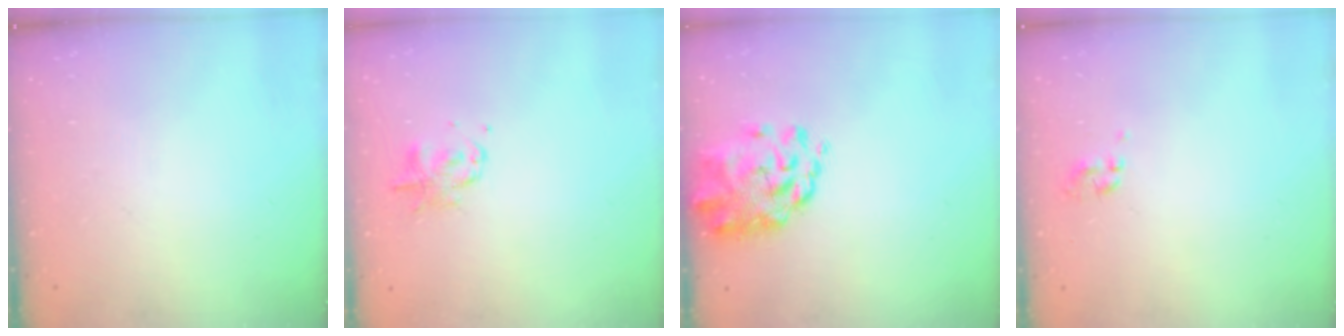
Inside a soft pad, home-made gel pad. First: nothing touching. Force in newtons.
{"total": 2.4, "press": 2.4, "slide": 0.3}
{"total": 3.1, "press": 3.0, "slide": 1.0}
{"total": 0.0}